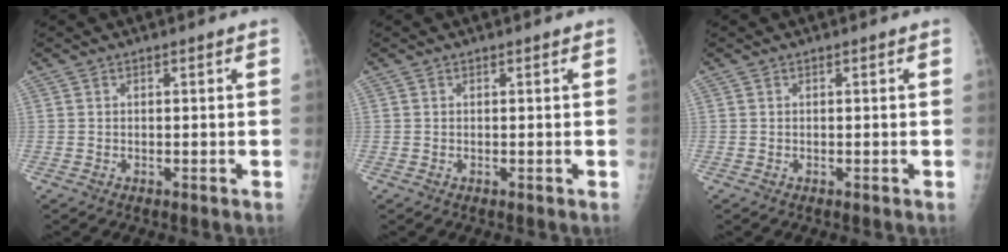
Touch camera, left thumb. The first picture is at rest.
{"total": 0.0}
{"total": 0.0}